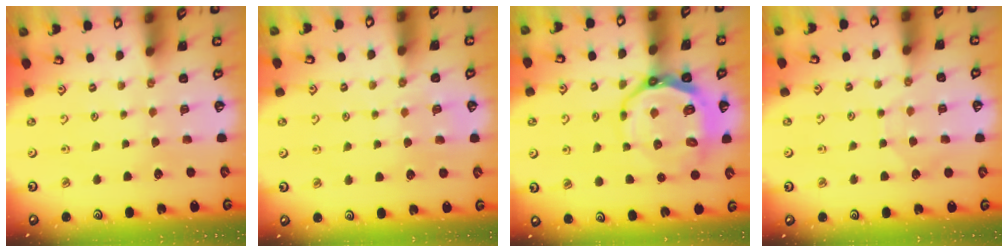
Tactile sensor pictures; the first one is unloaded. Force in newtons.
{"total": 4.8, "press": 4.8, "slide": 0.7}
{"total": 15.2, "press": 14.7, "slide": 3.8}
{"total": 5.7, "press": 5.7, "slide": 0.6}